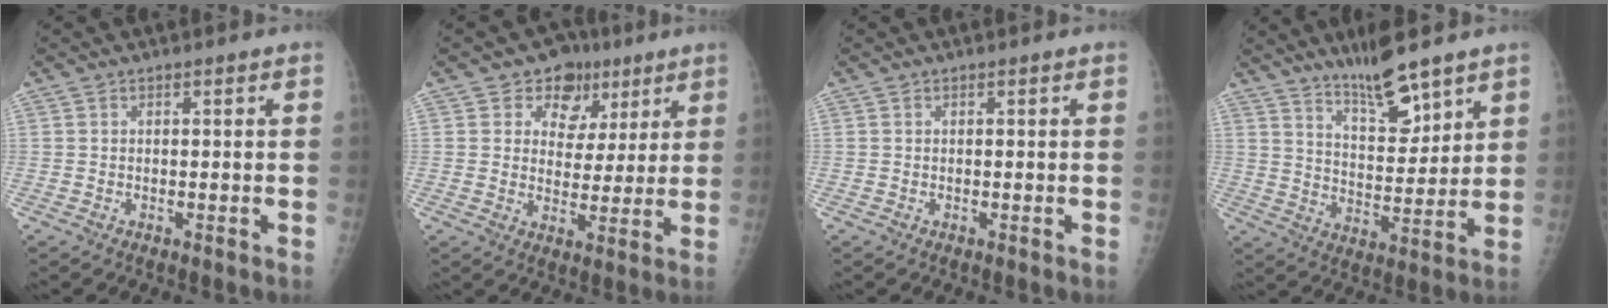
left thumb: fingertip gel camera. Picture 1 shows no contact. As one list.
[{"total": 9.3, "force": [5.1, 7.3, 2.7], "torque": [0.003, -0.014, 0.075]}, {"total": 0.0}, {"total": 10.7, "force": [8.3, 2.6, 6.3], "torque": [-0.088, -0.065, 0.150]}]